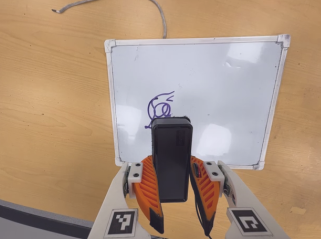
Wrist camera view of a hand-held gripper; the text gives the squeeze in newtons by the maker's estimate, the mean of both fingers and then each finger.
{"total": 8.1, "left": 6.8, "right": 9.4}